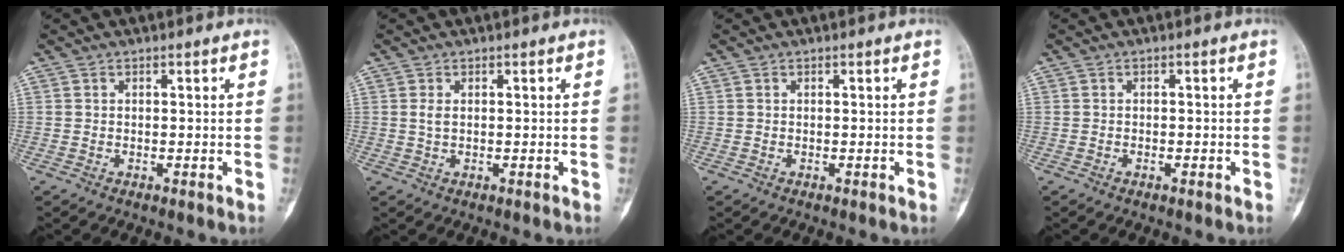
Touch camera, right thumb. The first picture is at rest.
{"total": 1.6, "force": [0.3, 0.8, 1.3], "torque": [-0.025, 0.000, 0.005]}
{"total": 0.0}
{"total": 0.7, "force": [-0.3, 0.4, 0.5], "torque": [-0.011, 0.004, -0.005]}